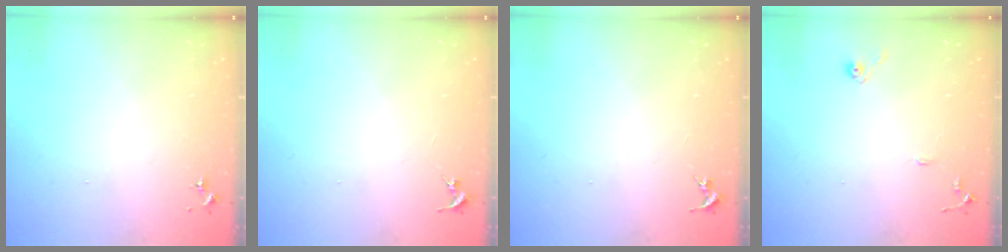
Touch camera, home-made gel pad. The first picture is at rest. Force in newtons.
{"total": 0.0}
{"total": 0.0}
{"total": 8.0, "press": 8.0, "slide": 0.8}